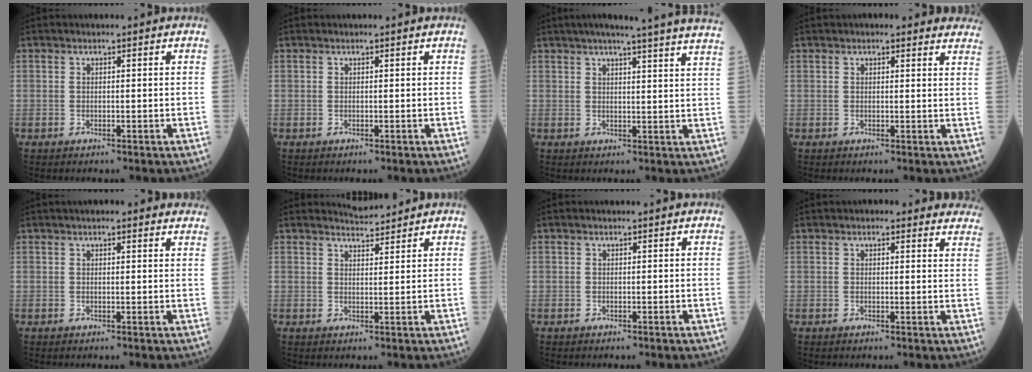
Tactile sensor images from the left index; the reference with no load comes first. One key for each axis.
{"total": 0.0}
{"total": 21.9, "fx": 19.5, "fy": -0.6, "fz": 10.0, "tx": -0.149, "ty": -0.021, "tz": 0.230}
{"total": 7.1, "fx": 6.5, "fy": 1.7, "fz": 2.1, "tx": -0.001, "ty": -0.001, "tz": 0.048}
{"total": 8.9, "fx": 7.8, "fy": 1.7, "fz": 4.0, "tx": -0.040, "ty": 0.021, "tz": 0.084}
{"total": 3.0, "fx": 3.0, "fy": 0.0, "fz": -0.2, "tx": -0.010, "ty": 0.002, "tz": 0.053}
{"total": 0.6, "fx": 0.5, "fy": 0.0, "fz": 0.1, "tx": -0.007, "ty": 0.009, "tz": 0.009}
{"total": 8.5, "fx": 8.1, "fy": 2.2, "fz": 1.8, "tx": 0.017, "ty": -0.008, "tz": 0.055}